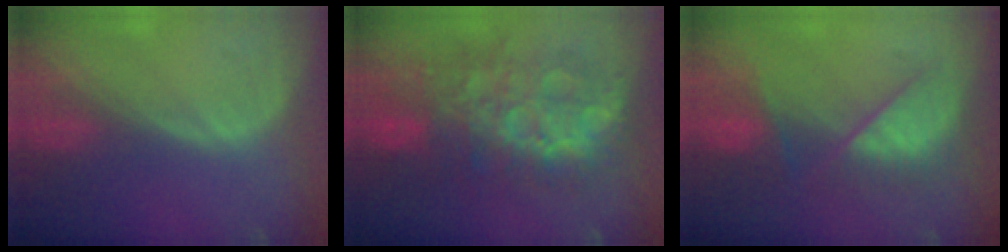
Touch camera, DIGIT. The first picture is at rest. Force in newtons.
{"total": 12.4, "press": 12.4, "slide": 1.2}
{"total": 7.2, "press": 7.2, "slide": 0.5}